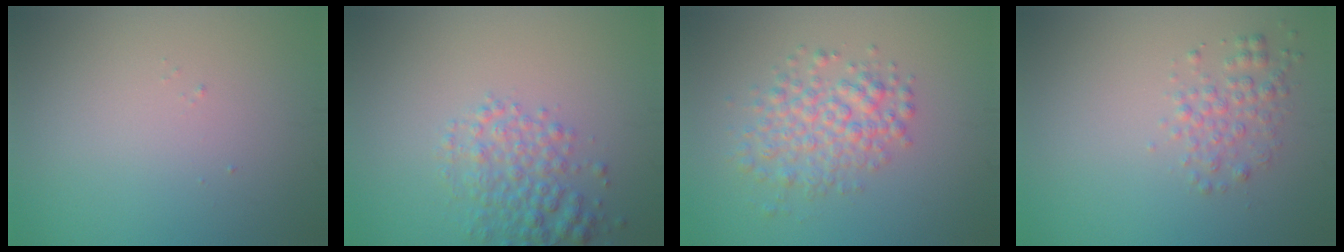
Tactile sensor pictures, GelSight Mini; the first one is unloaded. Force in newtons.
{"total": 3.6, "press": 3.6, "slide": 0.2}
{"total": 4.0, "press": 4.0, "slide": 0.1}
{"total": 2.2, "press": 2.2, "slide": 0.1}